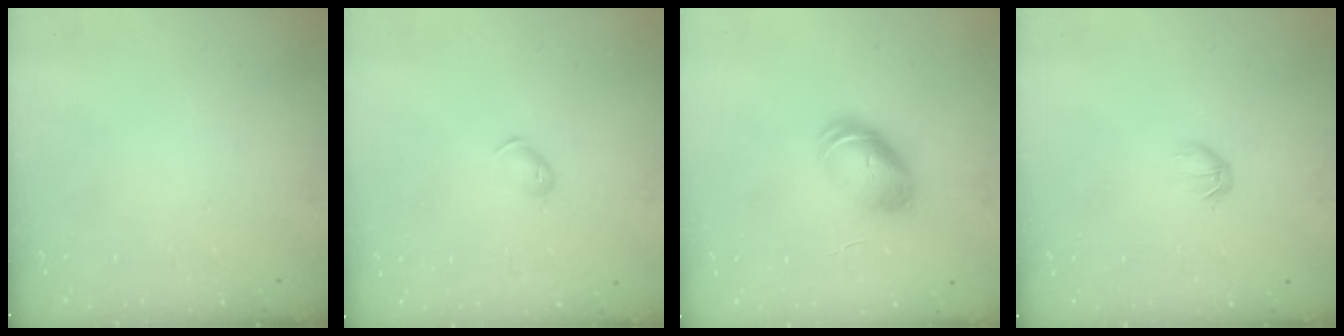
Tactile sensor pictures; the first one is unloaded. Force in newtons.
{"total": 5.1, "press": 5.1, "slide": 0.8}
{"total": 8.8, "press": 8.8, "slide": 0.4}
{"total": 4.2, "press": 4.0, "slide": 1.2}